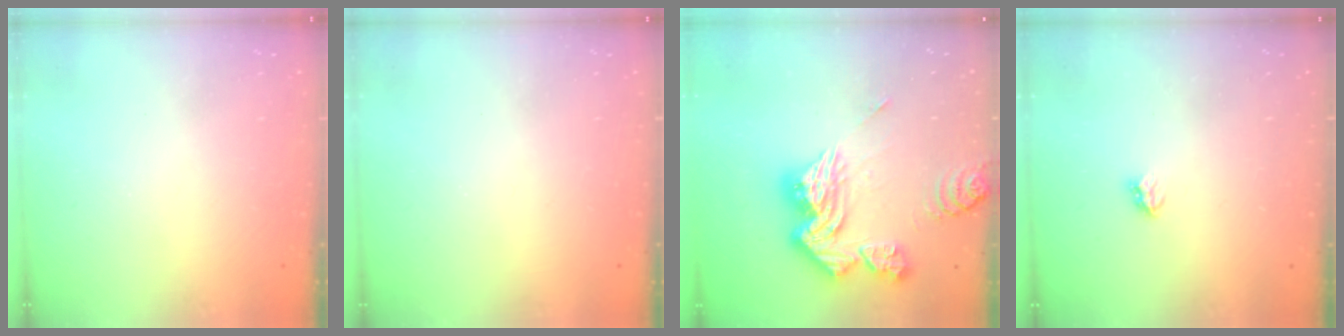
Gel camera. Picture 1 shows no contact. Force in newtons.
{"total": 0.0}
{"total": 18.2, "press": 18.1, "slide": 1.9}
{"total": 2.8, "press": 2.8, "slide": 0.5}